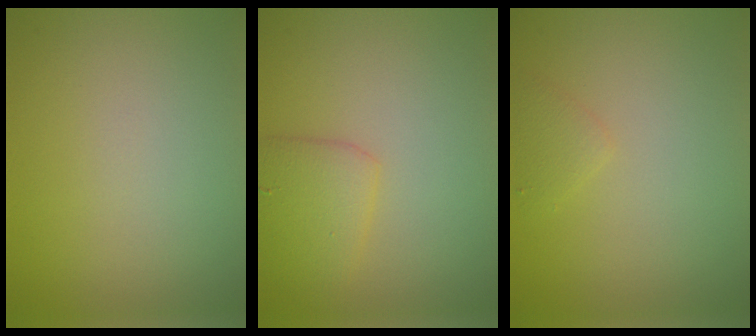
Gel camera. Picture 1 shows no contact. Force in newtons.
{"total": 2.8, "press": 2.8, "slide": 0.1}
{"total": 1.0, "press": 1.0, "slide": 0.1}